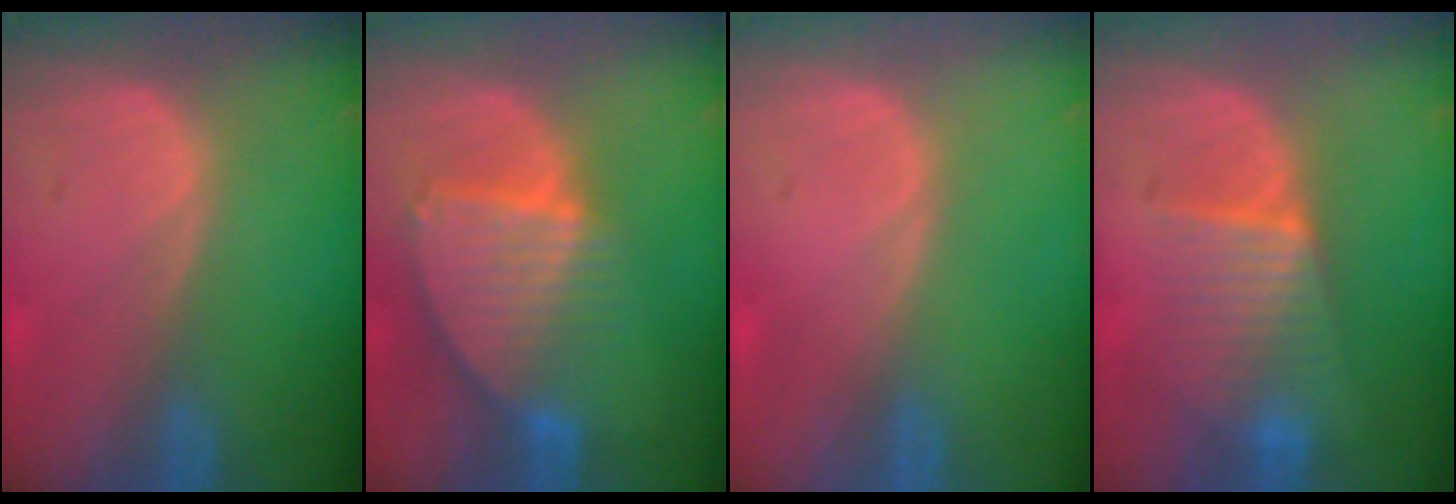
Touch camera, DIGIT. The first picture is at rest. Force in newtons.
{"total": 8.7, "press": 7.5, "slide": 4.4}
{"total": 0.0}
{"total": 6.3, "press": 6.3, "slide": 0.8}